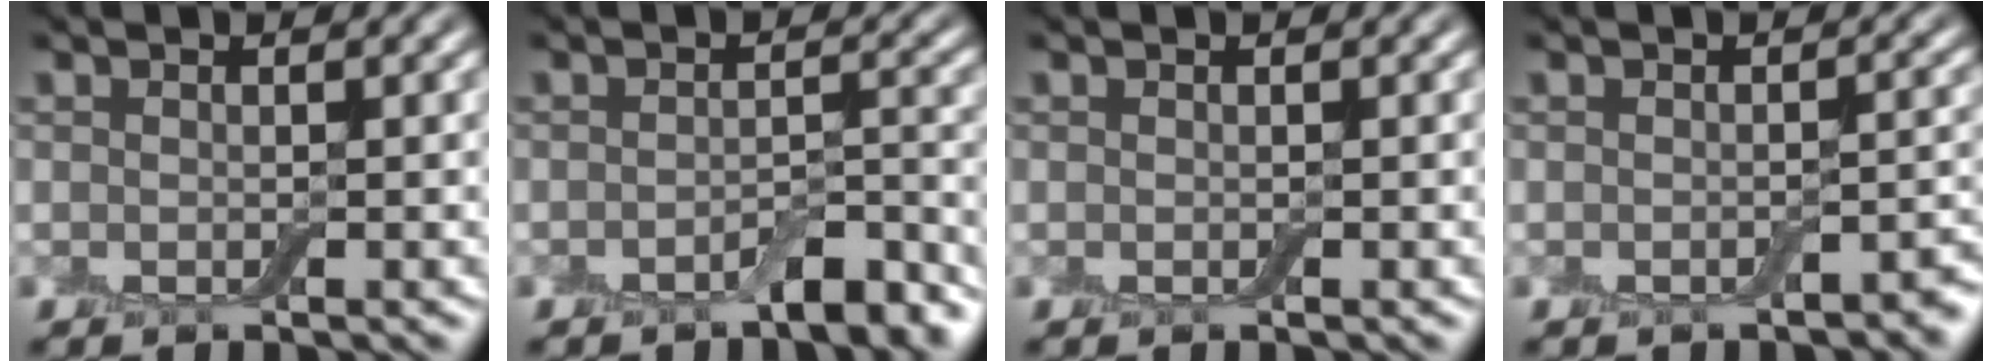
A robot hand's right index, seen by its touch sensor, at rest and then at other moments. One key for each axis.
{"total": 3.4, "fx": -2.5, "fy": 1.1, "fz": 2.1, "tx": -0.030, "ty": 0.004, "tz": -0.040}
{"total": 0.0}
{"total": 1.9, "fx": -1.5, "fy": 0.7, "fz": 0.9, "tx": -0.011, "ty": 0.003, "tz": -0.018}